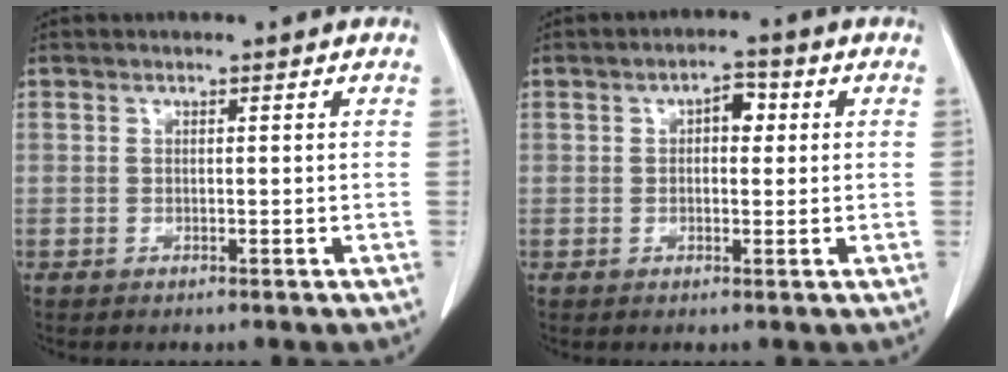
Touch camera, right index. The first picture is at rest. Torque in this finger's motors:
{"motor_torque": [0.36, 0.00, 0.03, 0.02]}